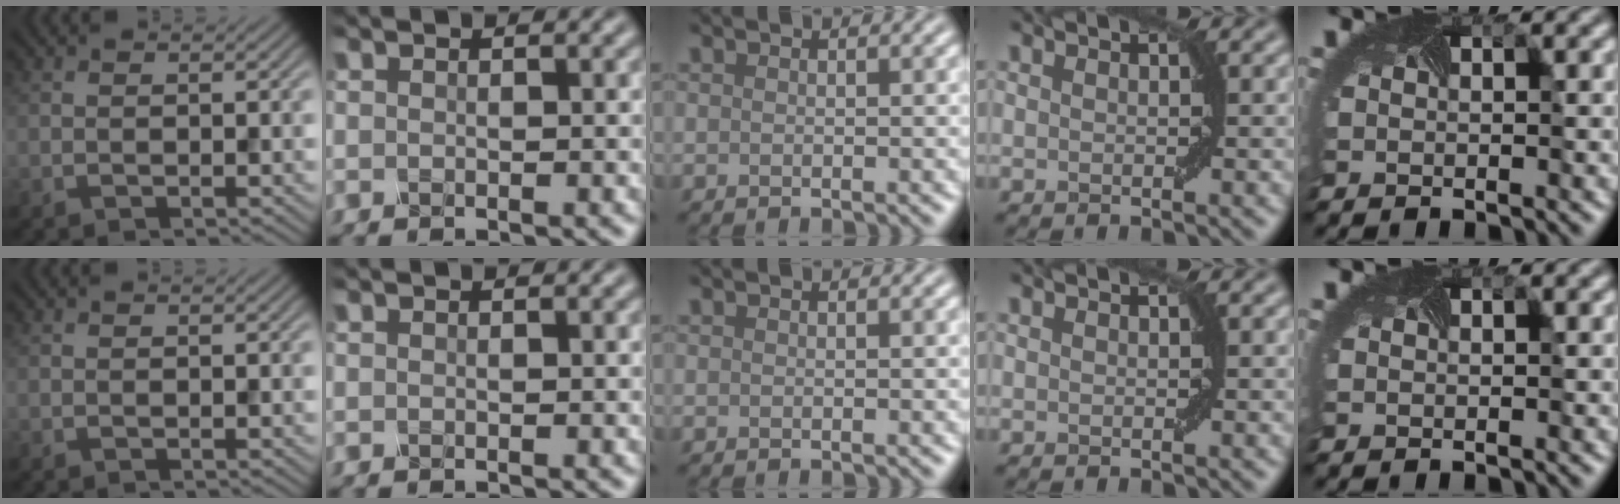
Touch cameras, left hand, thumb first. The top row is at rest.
{}